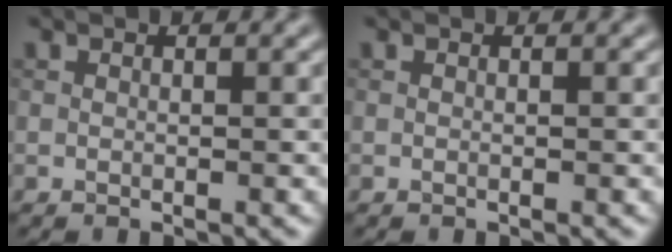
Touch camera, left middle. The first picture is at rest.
{"total": 0.0}